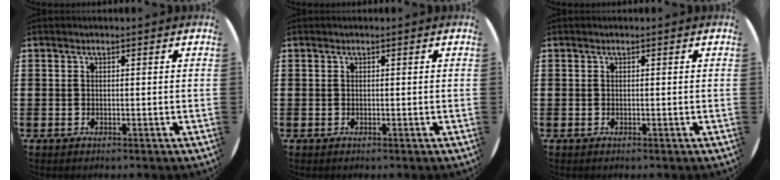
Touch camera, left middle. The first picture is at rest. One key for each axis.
{"total": 0.0}
{"total": 0.0}